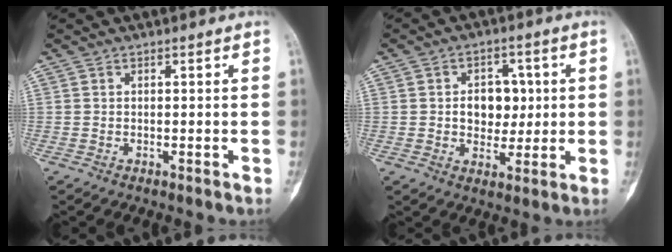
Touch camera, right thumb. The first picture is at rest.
{"total": 7.6, "force": [0.8, 5.8, 4.9], "torque": [-0.029, 0.003, 0.014]}